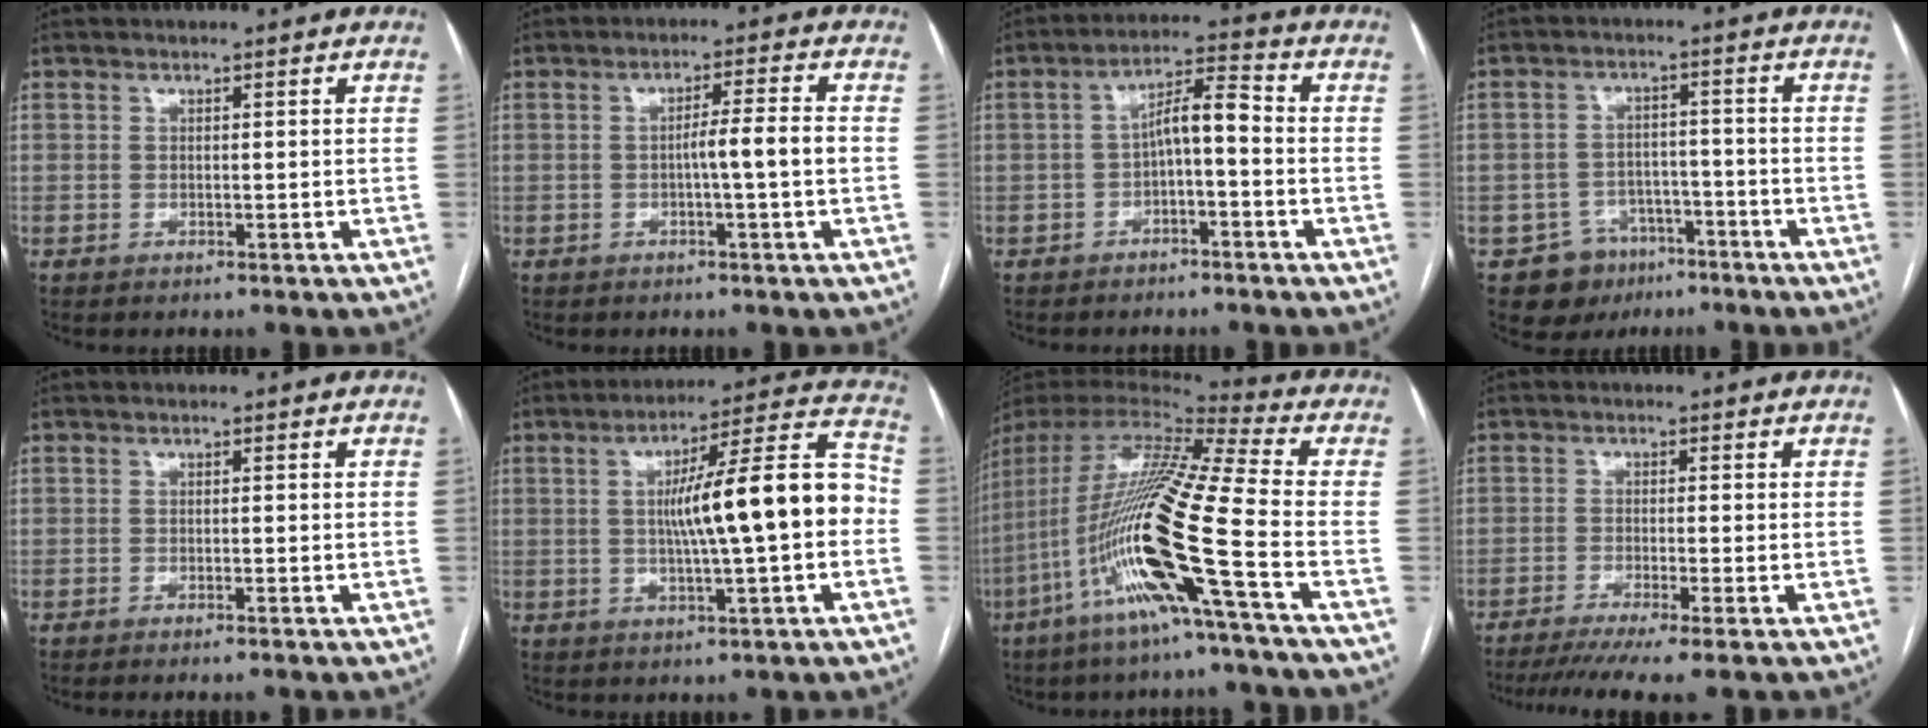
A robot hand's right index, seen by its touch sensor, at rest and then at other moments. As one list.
[{"total": 4.6, "force": [-0.8, -0.4, 4.5], "torque": [-0.070, 0.008, -0.013]}, {"total": 5.9, "force": [-1.1, 1.5, 5.6], "torque": [-0.099, 0.028, -0.019]}, {"total": 7.2, "force": [-4.4, 5.7, 1.0], "torque": [-0.011, 0.011, -0.060]}, {"total": 1.0, "force": [-0.7, -0.2, 0.6], "torque": [-0.012, 0.001, -0.012]}, {"total": 15.0, "force": [-0.6, 1.2, 15.0], "torque": [-0.225, 0.028, -0.011]}, {"total": 22.7, "force": [-7.5, -0.2, 21.5], "torque": [-0.448, -0.031, -0.156]}, {"total": 8.4, "force": [-6.3, -0.7, 5.4], "torque": [-0.078, -0.016, -0.098]}]